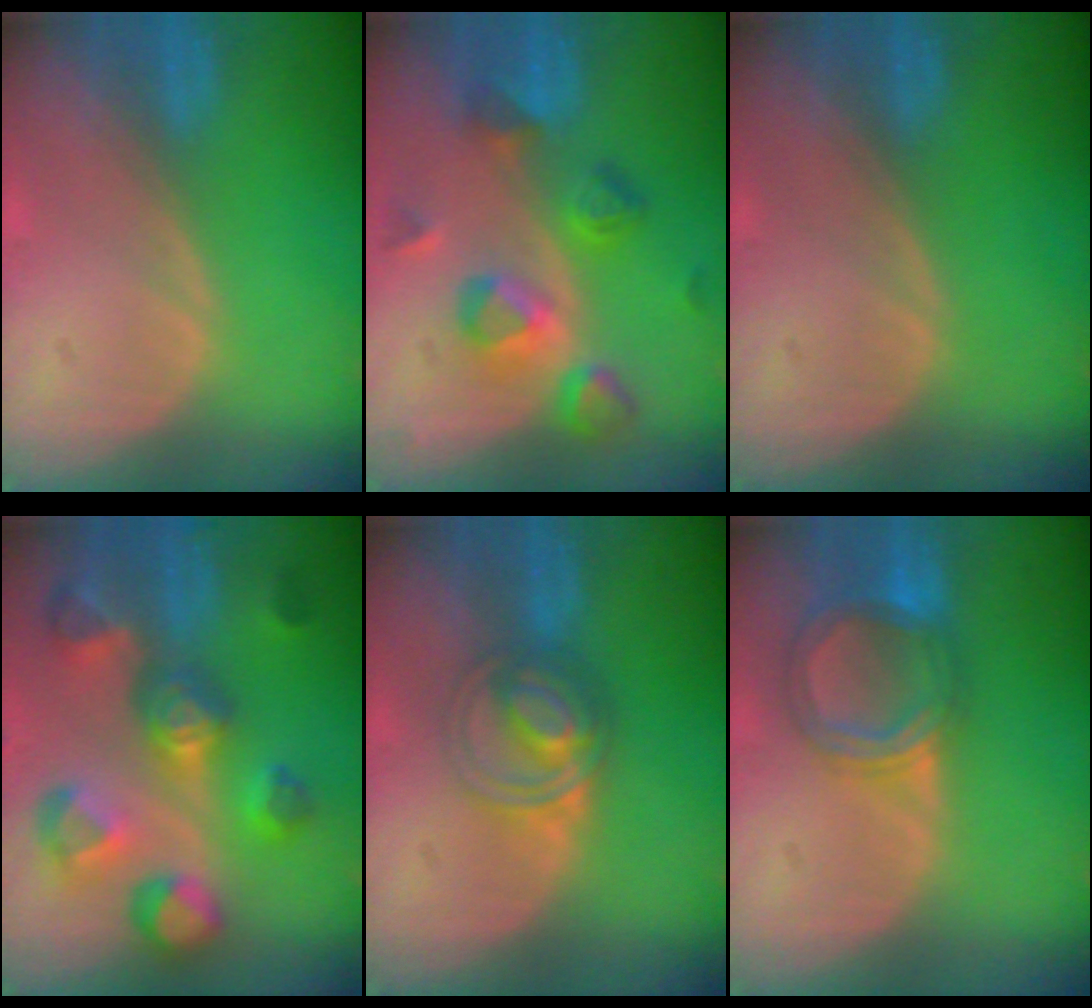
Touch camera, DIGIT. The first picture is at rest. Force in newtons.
{"total": 7.4, "press": 7.4, "slide": 0.8}
{"total": 0.0}
{"total": 11.0, "press": 9.9, "slide": 4.8}
{"total": 5.9, "press": 5.4, "slide": 2.2}
{"total": 6.1, "press": 5.9, "slide": 1.4}